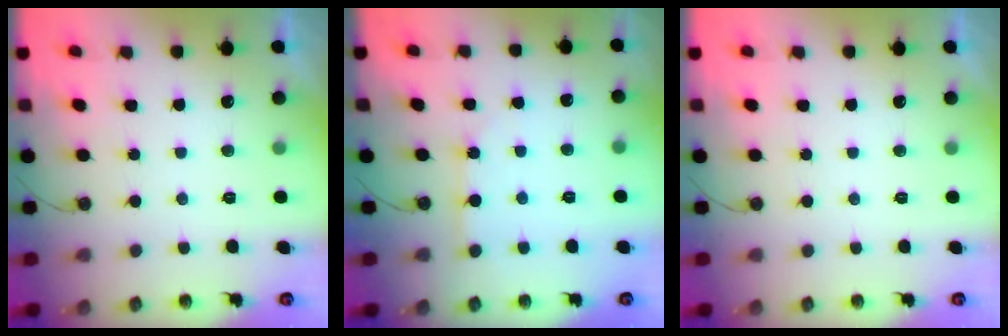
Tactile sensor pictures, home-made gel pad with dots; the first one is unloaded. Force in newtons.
{"total": 3.6, "press": 3.6, "slide": 0.1}
{"total": 0.0}